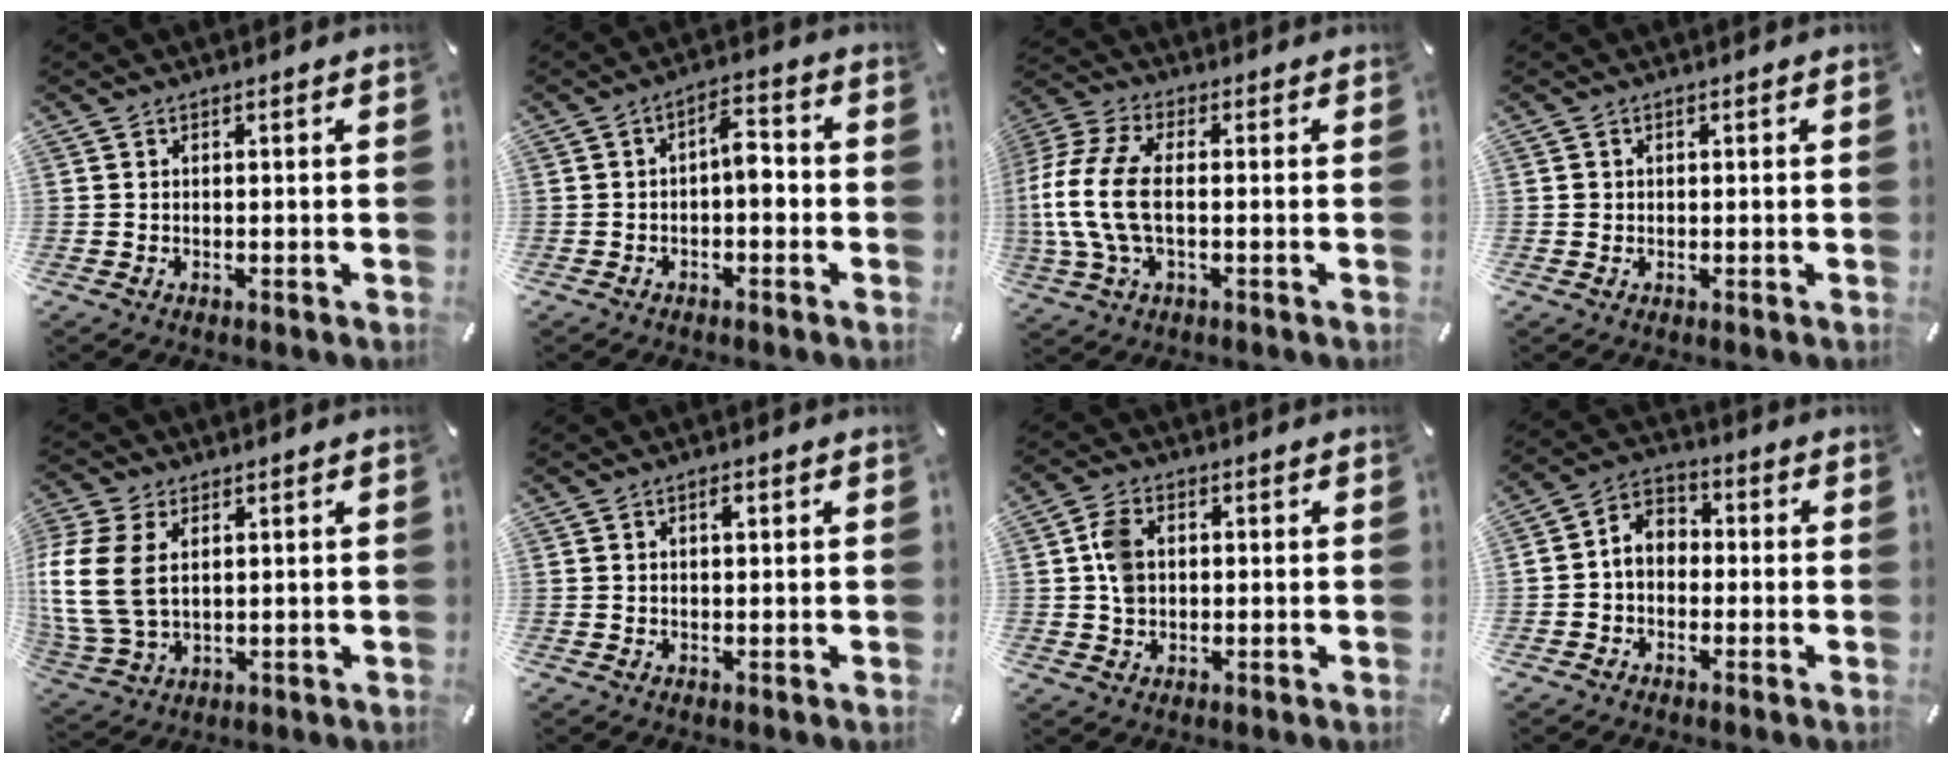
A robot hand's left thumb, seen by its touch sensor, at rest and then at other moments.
{"total": 5.7, "force": [-1.2, 2.9, 4.8], "torque": [-0.076, 0.018, -0.024]}
{"total": 13.4, "force": [-1.0, 7.0, 11.4], "torque": [-0.247, -0.004, -0.016]}
{"total": 0.8, "force": [0.0, 0.8, 0.1], "torque": [0.001, 0.007, -0.002]}
{"total": 13.3, "force": [2.3, 9.3, 9.2], "torque": [-0.229, -0.004, 0.045]}
{"total": 1.7, "force": [0.6, 0.8, 1.4], "torque": [-0.020, 0.002, 0.007]}
{"total": 5.7, "force": [0.6, 4.4, 3.6], "torque": [-0.064, 0.009, 0.012]}
{"total": 5.4, "force": [-1.5, 4.6, 2.5], "torque": [-0.057, 0.013, -0.030]}